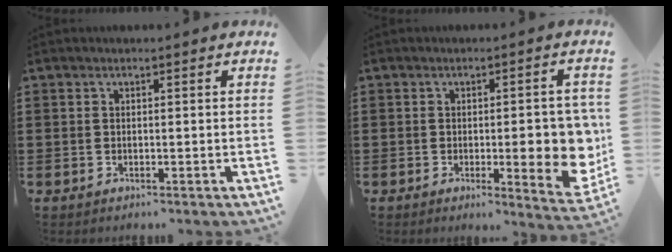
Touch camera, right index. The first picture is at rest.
{"total": 9.3, "force": [-0.6, 2.9, 8.8], "torque": [-0.095, -0.018, -0.009]}